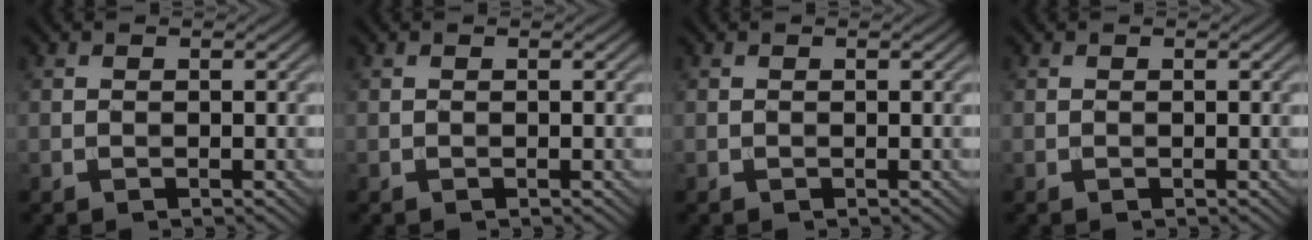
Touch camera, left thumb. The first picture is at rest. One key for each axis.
{"total": 0.0}
{"total": 0.0}
{"total": 0.0}